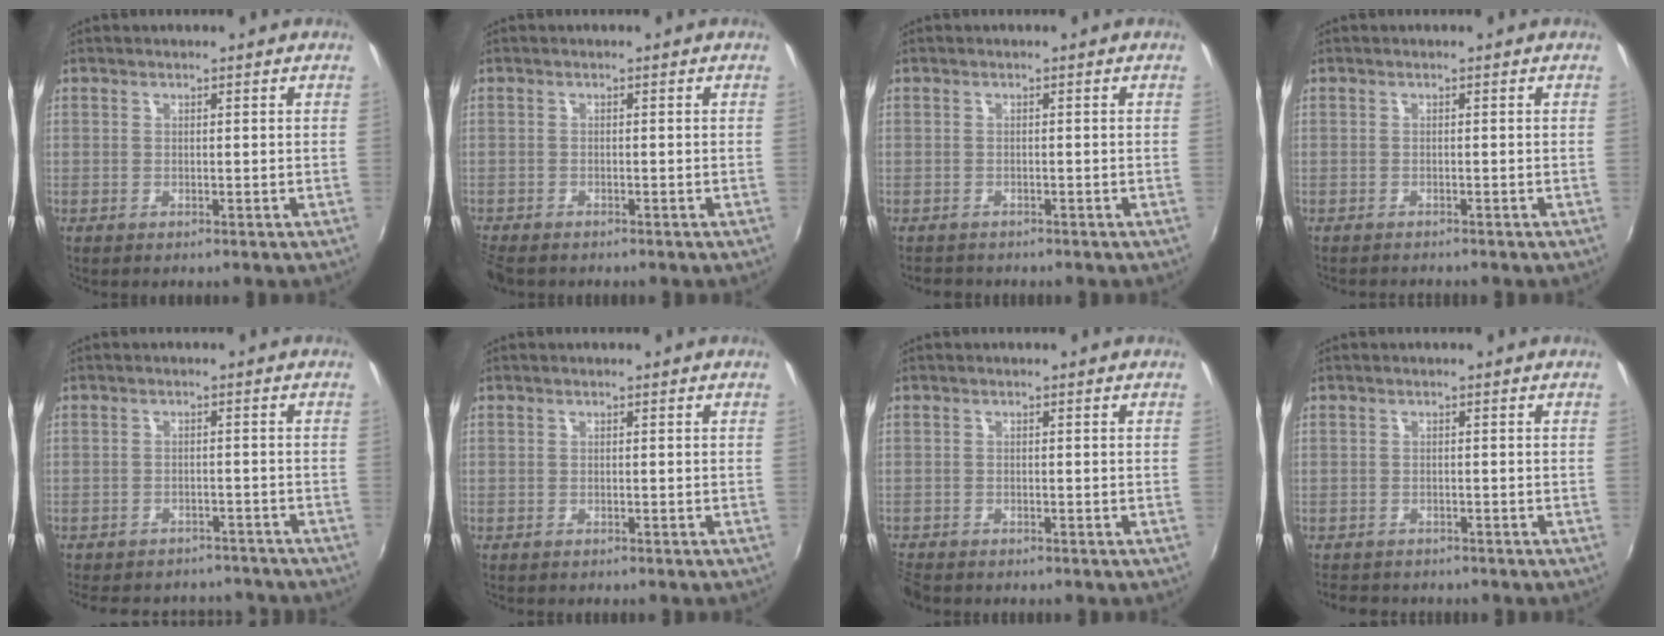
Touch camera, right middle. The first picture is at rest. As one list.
[{"total": 3.9, "force": [-3.4, 1.2, 1.5], "torque": [-0.044, -0.021, -0.065]}, {"total": 1.8, "force": [-1.6, 0.8, 0.2], "torque": [-0.009, -0.006, -0.027]}, {"total": 1.6, "force": [-1.6, 0.1, 0.3], "torque": [-0.013, -0.011, -0.027]}, {"total": 14.5, "force": [-12.5, 5.6, 4.8], "torque": [-0.112, 0.006, -0.161]}, {"total": 0.5, "force": [-0.5, 0.0, 0.1], "torque": [-0.003, -0.003, -0.009]}, {"total": 3.7, "force": [-3.4, 0.9, 1.0], "torque": [-0.034, -0.019, -0.067]}, {"total": 4.1, "force": [-3.6, 1.8, 0.8], "torque": [-0.028, -0.007, -0.061]}]